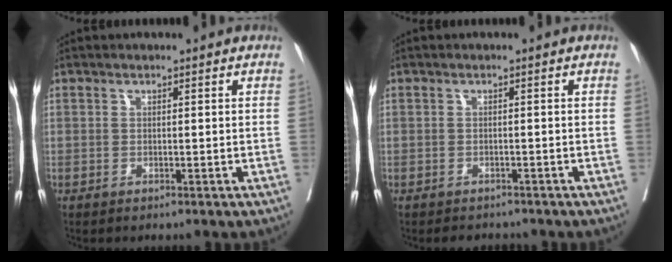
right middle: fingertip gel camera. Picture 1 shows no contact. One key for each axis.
{"total": 3.2, "fx": -2.9, "fy": 1.3, "fz": 0.4, "tx": -0.001, "ty": -0.002, "tz": -0.039}